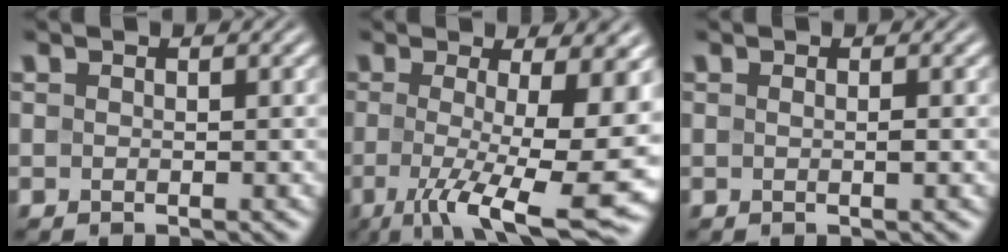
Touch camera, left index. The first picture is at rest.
{"total": 13.1, "force": [-1.6, 3.7, 12.5], "torque": [-0.169, -0.012, -0.013]}
{"total": 0.8, "force": [0.1, 0.0, 0.8], "torque": [-0.015, 0.002, -0.001]}